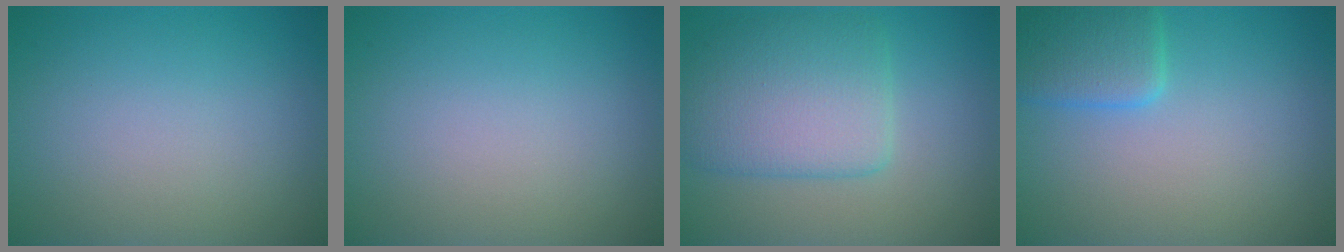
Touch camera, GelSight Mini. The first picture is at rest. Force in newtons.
{"total": 0.0}
{"total": 5.7, "press": 5.7, "slide": 0.2}
{"total": 3.5, "press": 3.5, "slide": 0.2}